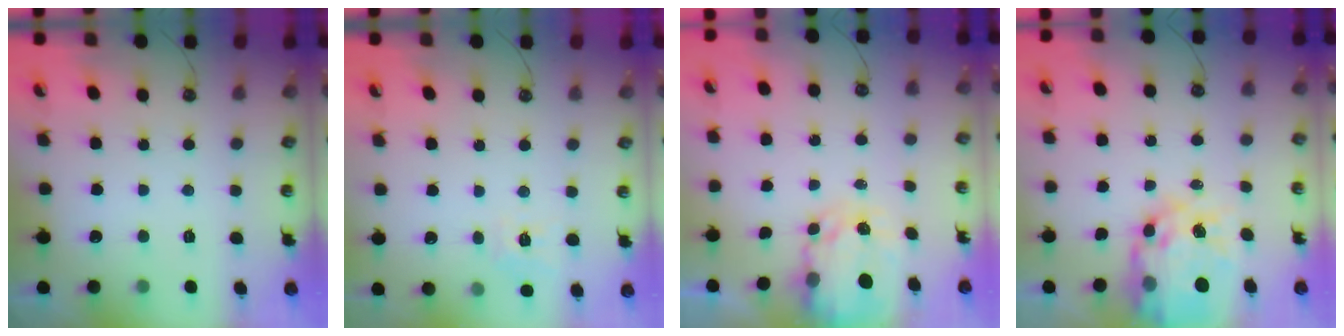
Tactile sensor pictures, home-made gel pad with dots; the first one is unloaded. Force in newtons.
{"total": 7.8, "press": 7.8, "slide": 0.6}
{"total": 3.9, "press": 3.9, "slide": 0.3}
{"total": 17.0, "press": 17.0, "slide": 1.6}